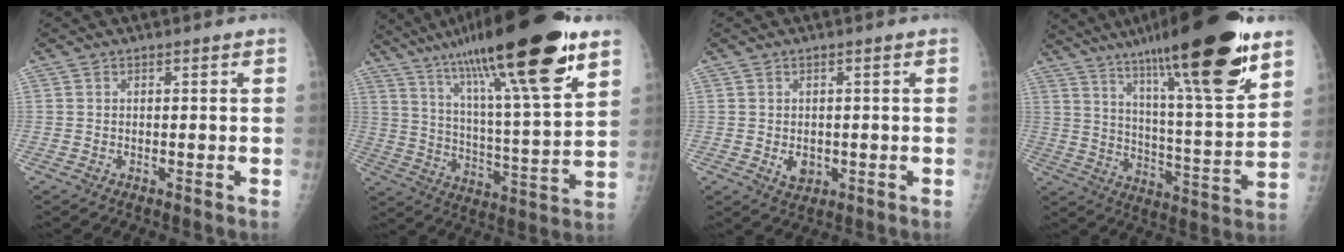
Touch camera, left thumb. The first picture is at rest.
{"total": 27.2, "force": [17.2, 3.8, 20.7], "torque": [-0.338, -0.046, 0.288]}
{"total": 2.9, "force": [-0.4, 2.2, 1.9], "torque": [-0.018, -0.001, 0.002]}
{"total": 26.4, "force": [17.1, 3.5, 19.8], "torque": [-0.296, -0.058, 0.276]}